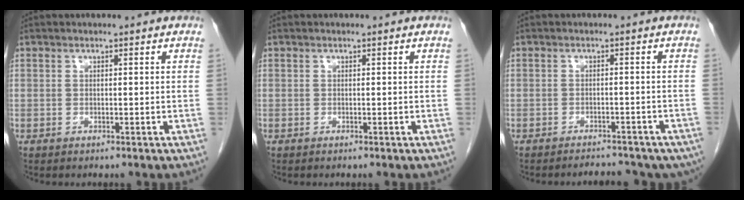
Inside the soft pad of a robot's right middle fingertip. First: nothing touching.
{"total": 0.0}
{"total": 9.0, "force": [-7.8, 3.3, 3.2], "torque": [-0.039, 0.007, -0.084]}